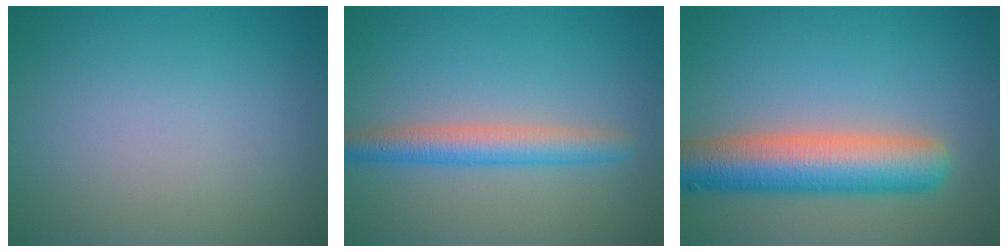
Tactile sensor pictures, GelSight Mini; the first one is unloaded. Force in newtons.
{"total": 3.4, "press": 3.4, "slide": 0.1}
{"total": 7.8, "press": 7.8, "slide": 0.3}